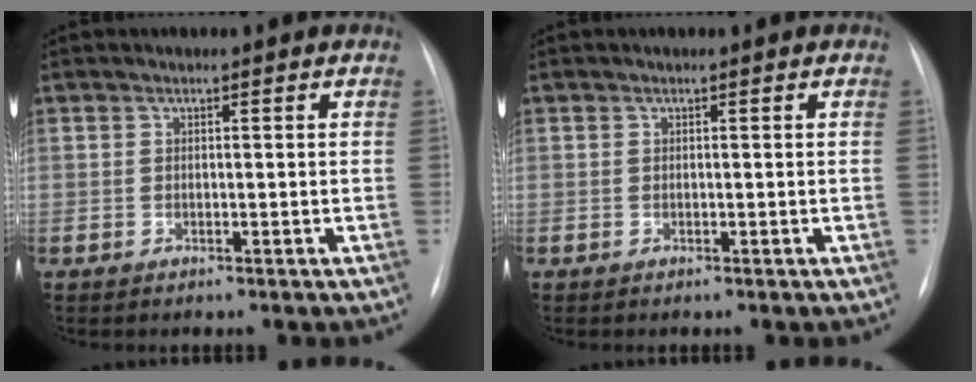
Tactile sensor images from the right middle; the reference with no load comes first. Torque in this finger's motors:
{"motor_torque": [-0.02, -0.02, 0.00, 0.00]}